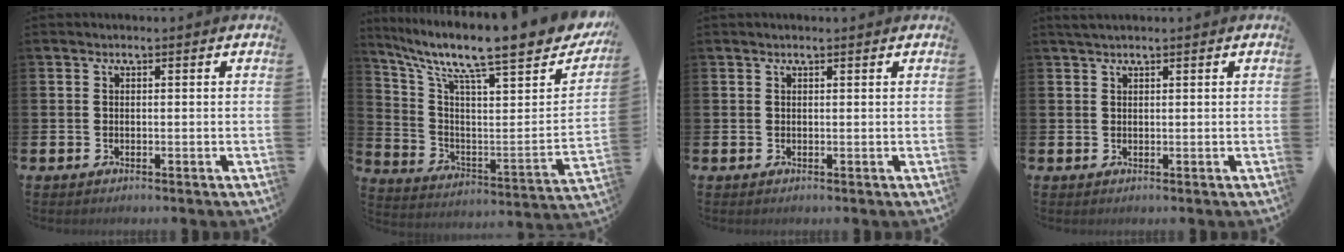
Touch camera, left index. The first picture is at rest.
{"total": 11.6, "force": [9.5, 2.4, 6.3], "torque": [-0.123, -0.085, 0.144]}
{"total": 0.6, "force": [0.6, 0.0, 0.2], "torque": [-0.002, 0.000, 0.010]}
{"total": 1.5, "force": [1.3, 0.2, 0.7], "torque": [-0.013, 0.003, 0.022]}